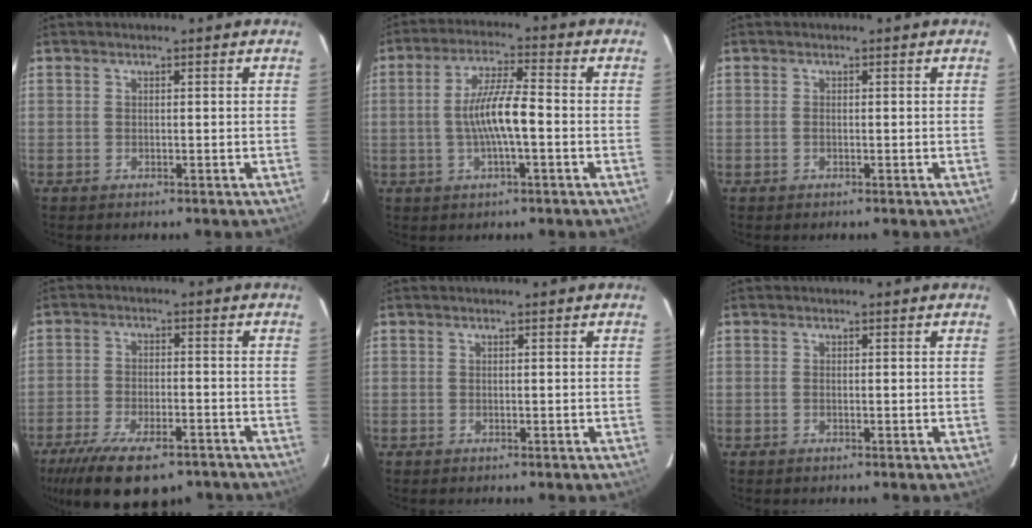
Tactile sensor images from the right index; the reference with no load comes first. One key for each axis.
{"total": 8.4, "fx": -1.5, "fy": 1.2, "fz": 8.2, "tx": -0.158, "ty": 0.004, "tz": -0.027}
{"total": 0.6, "fx": -0.2, "fy": 0.4, "fz": 0.4, "tx": -0.008, "ty": 0.001, "tz": -0.005}
{"total": 17.5, "fx": -12.5, "fy": 6.6, "fz": 10.2, "tx": -0.213, "ty": -0.040, "tz": -0.191}
{"total": 0.0}
{"total": 0.0}